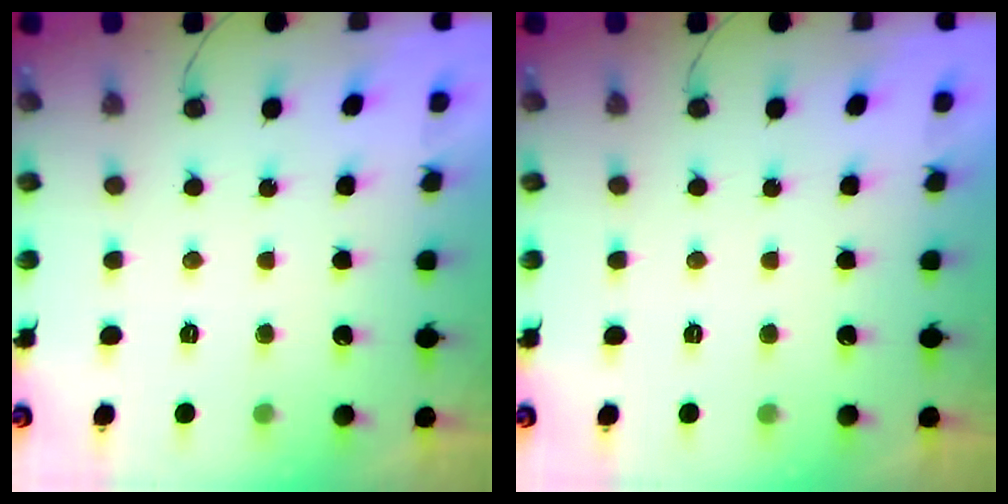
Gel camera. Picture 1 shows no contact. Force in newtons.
{"total": 0.0}